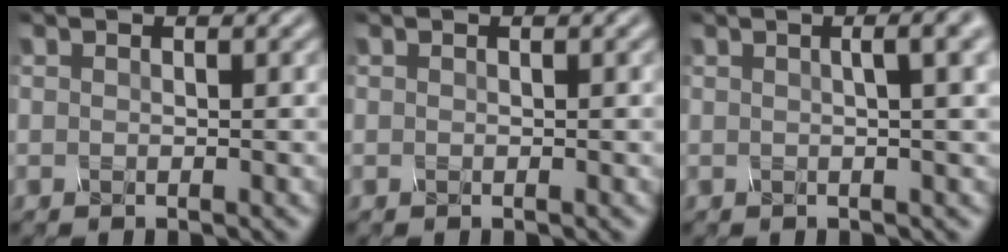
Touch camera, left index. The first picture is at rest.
{"total": 0.0}
{"total": 6.7, "force": [2.5, 3.1, 5.4], "torque": [-0.033, 0.047, 0.008]}